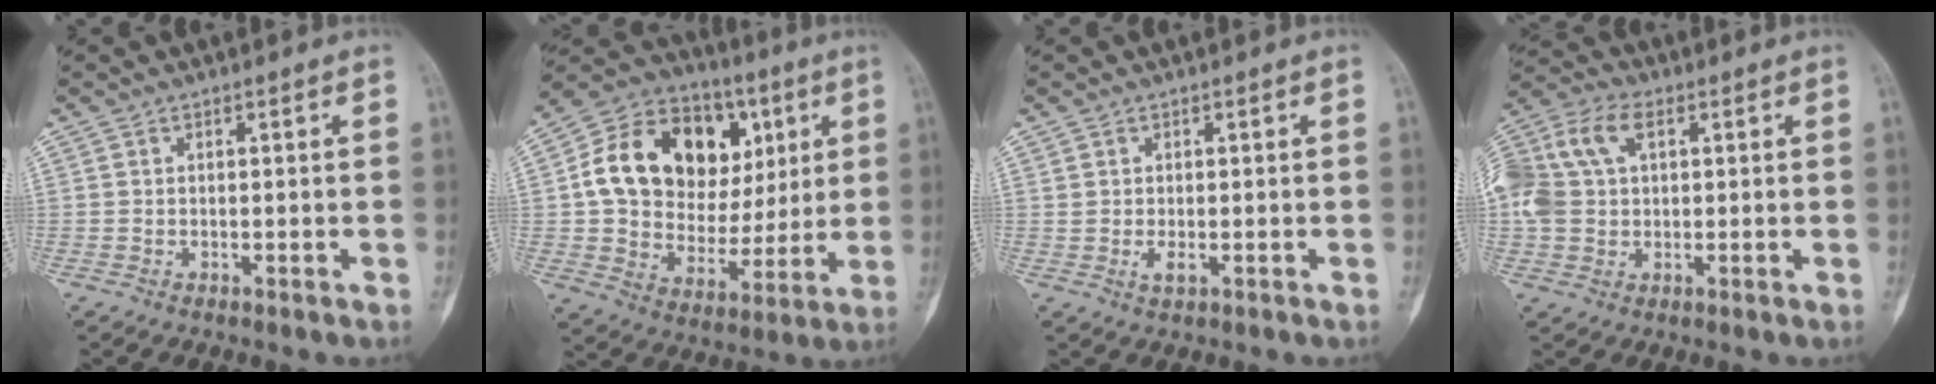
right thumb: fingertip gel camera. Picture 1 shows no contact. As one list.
[{"total": 23.9, "force": [5.9, 17.8, 14.9], "torque": [-0.212, 0.023, 0.105]}, {"total": 1.6, "force": [-0.2, 0.8, 1.4], "torque": [-0.029, -0.005, -0.001]}, {"total": 15.6, "force": [4.3, 10.5, 10.7], "torque": [-0.248, 0.030, 0.077]}]